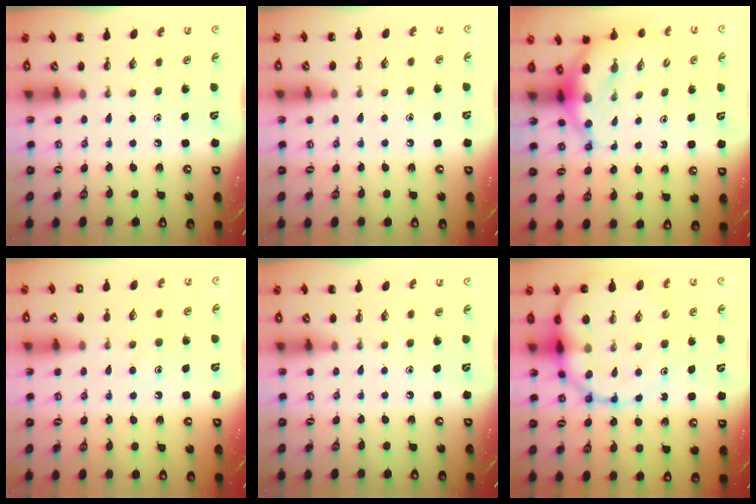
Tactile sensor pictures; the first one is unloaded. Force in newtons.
{"total": 6.3, "press": 6.0, "slide": 1.9}
{"total": 8.0, "press": 7.7, "slide": 2.0}
{"total": 7.7, "press": 7.7, "slide": 1.0}
{"total": 0.0}
{"total": 17.4, "press": 16.8, "slide": 4.2}